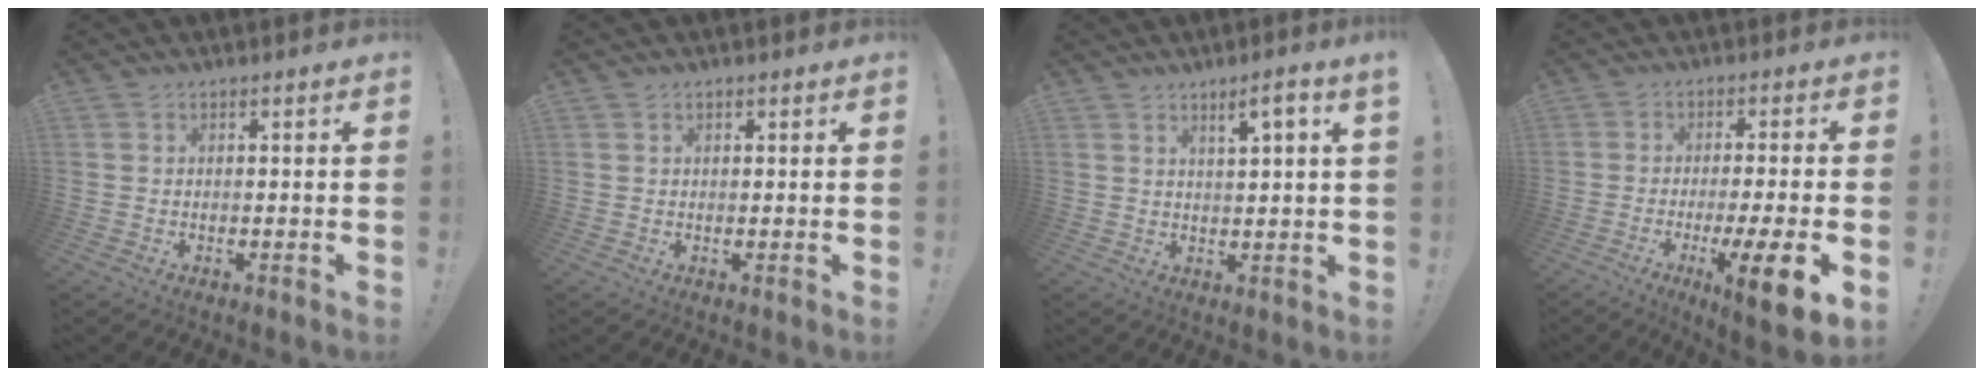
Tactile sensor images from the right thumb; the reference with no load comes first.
{"total": 0.6, "force": [0.5, 0.3, 0.1], "torque": [0.004, -0.002, 0.009]}
{"total": 4.9, "force": [2.8, -0.3, 4.0], "torque": [-0.058, -0.012, 0.038]}
{"total": 11.9, "force": [-4.6, 0.7, 10.9], "torque": [-0.169, 0.015, -0.064]}